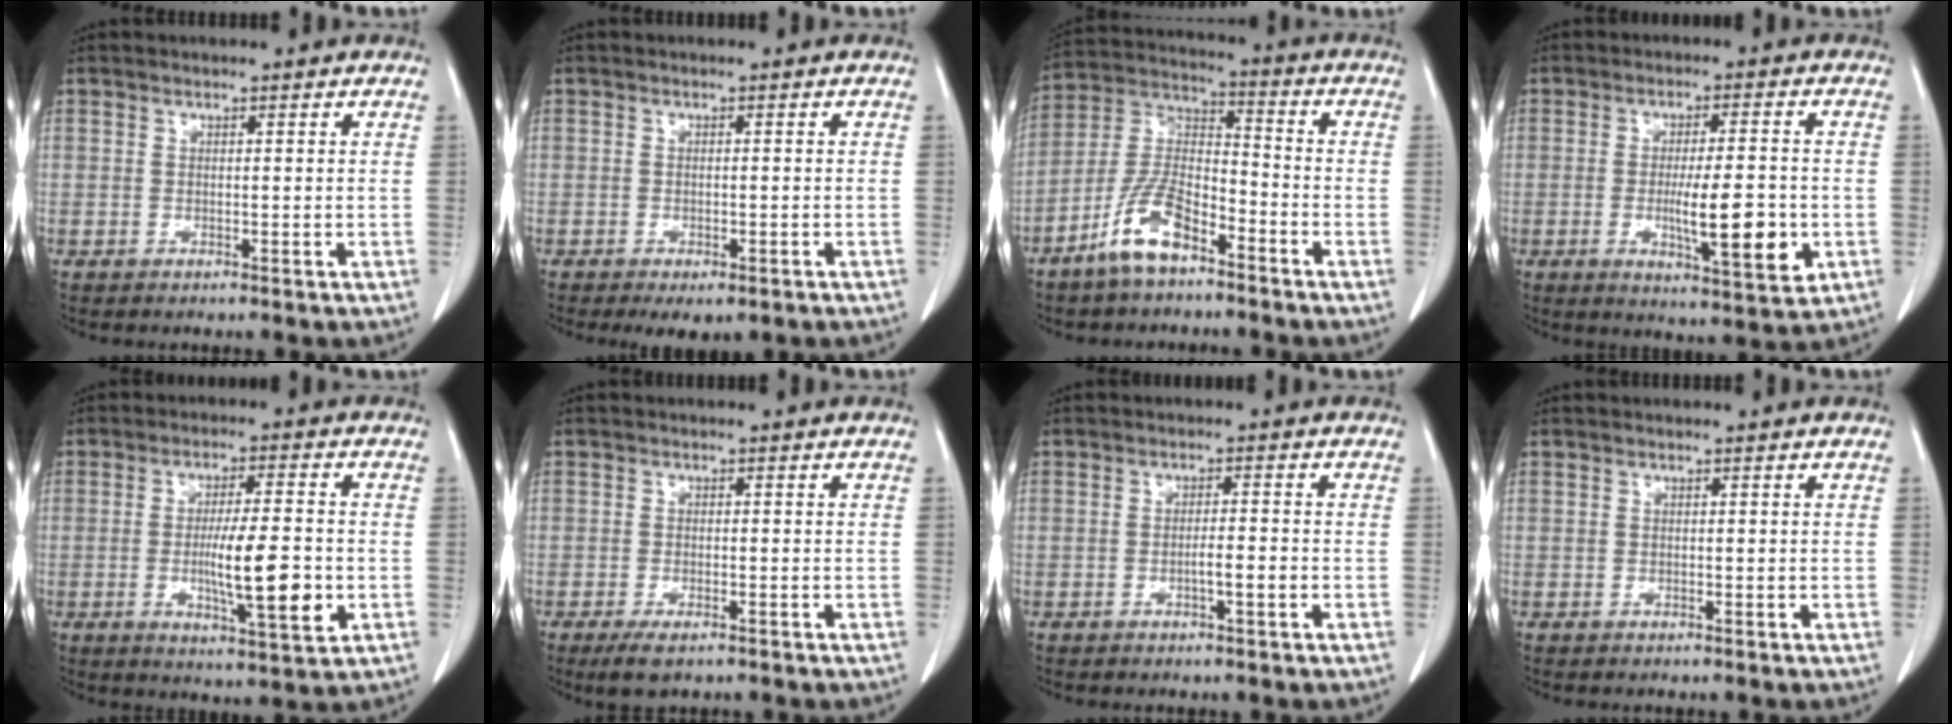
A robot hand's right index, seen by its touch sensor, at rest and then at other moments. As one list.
[{"total": 3.4, "force": [-2.1, 1.6, 2.1], "torque": [-0.025, -0.005, -0.021]}, {"total": 10.4, "force": [-6.7, 3.4, 7.3], "torque": [-0.161, 0.001, -0.133]}, {"total": 10.3, "force": [-2.3, 1.7, 9.9], "torque": [-0.154, -0.016, -0.032]}, {"total": 10.5, "force": [-2.0, 1.4, 10.2], "torque": [-0.166, -0.012, -0.031]}, {"total": 3.5, "force": [-2.3, 1.0, 2.4], "torque": [-0.047, -0.007, -0.036]}, {"total": 2.6, "force": [-0.9, 0.2, 2.4], "torque": [-0.042, 0.001, -0.016]}, {"total": 0.0}]